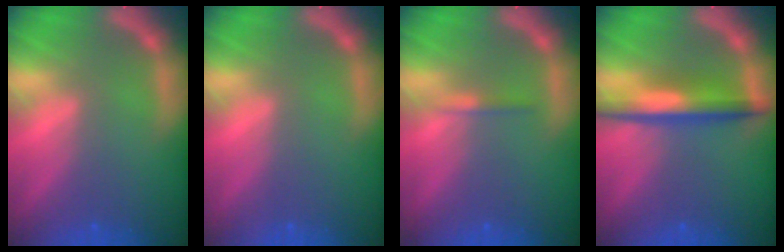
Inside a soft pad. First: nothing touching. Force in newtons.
{"total": 0.0}
{"total": 0.9}
{"total": 5.0}